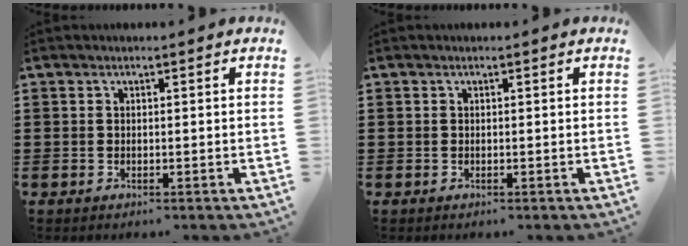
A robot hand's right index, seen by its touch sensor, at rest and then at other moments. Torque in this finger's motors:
{"motor_torque": [-0.79, 1.35, 0.00, 0.00]}